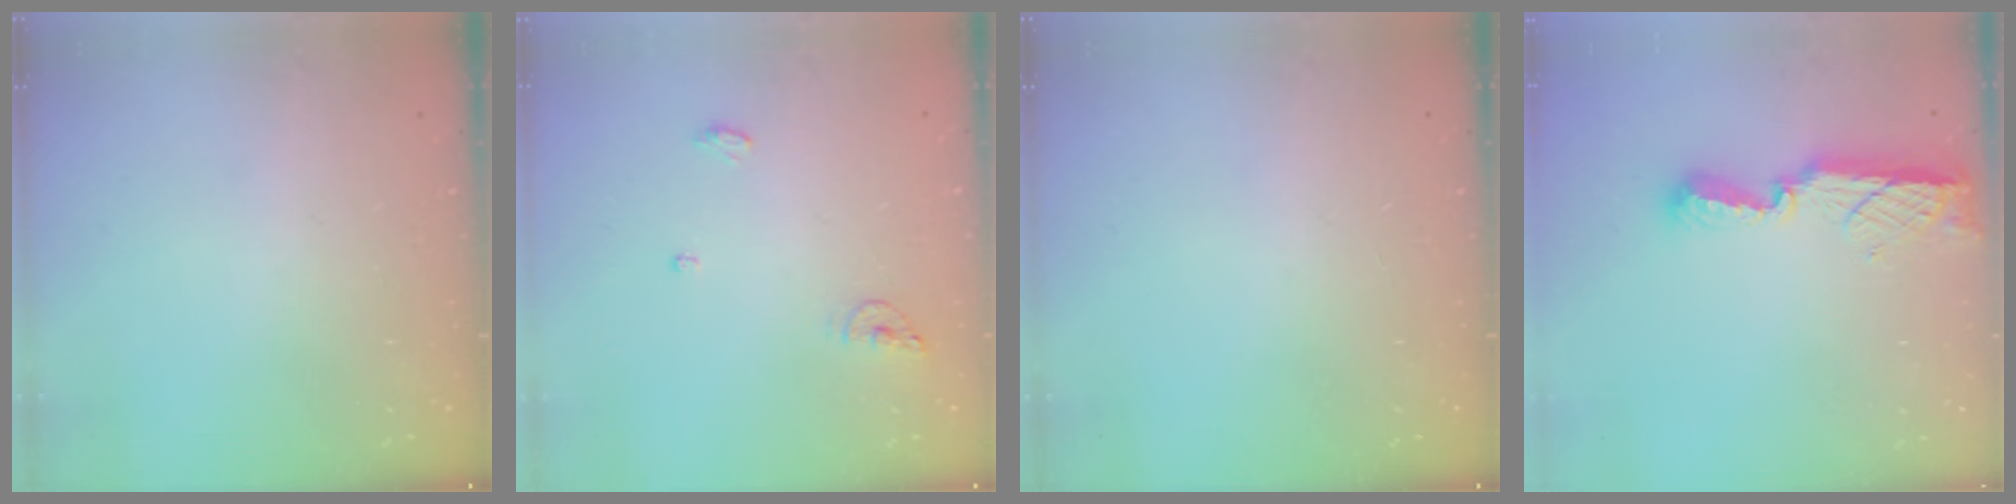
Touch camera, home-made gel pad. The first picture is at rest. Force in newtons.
{"total": 5.9, "press": 5.6, "slide": 1.7}
{"total": 0.0}
{"total": 7.9, "press": 7.9, "slide": 0.3}